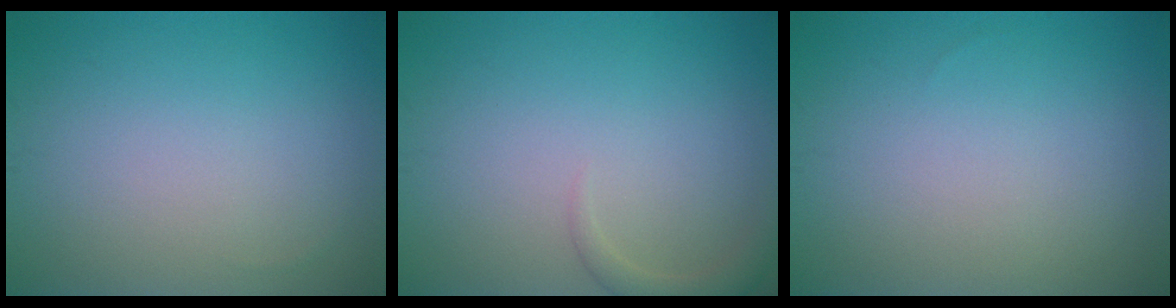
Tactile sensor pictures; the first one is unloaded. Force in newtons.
{"total": 1.5, "press": 1.5, "slide": 0.1}
{"total": 0.0}